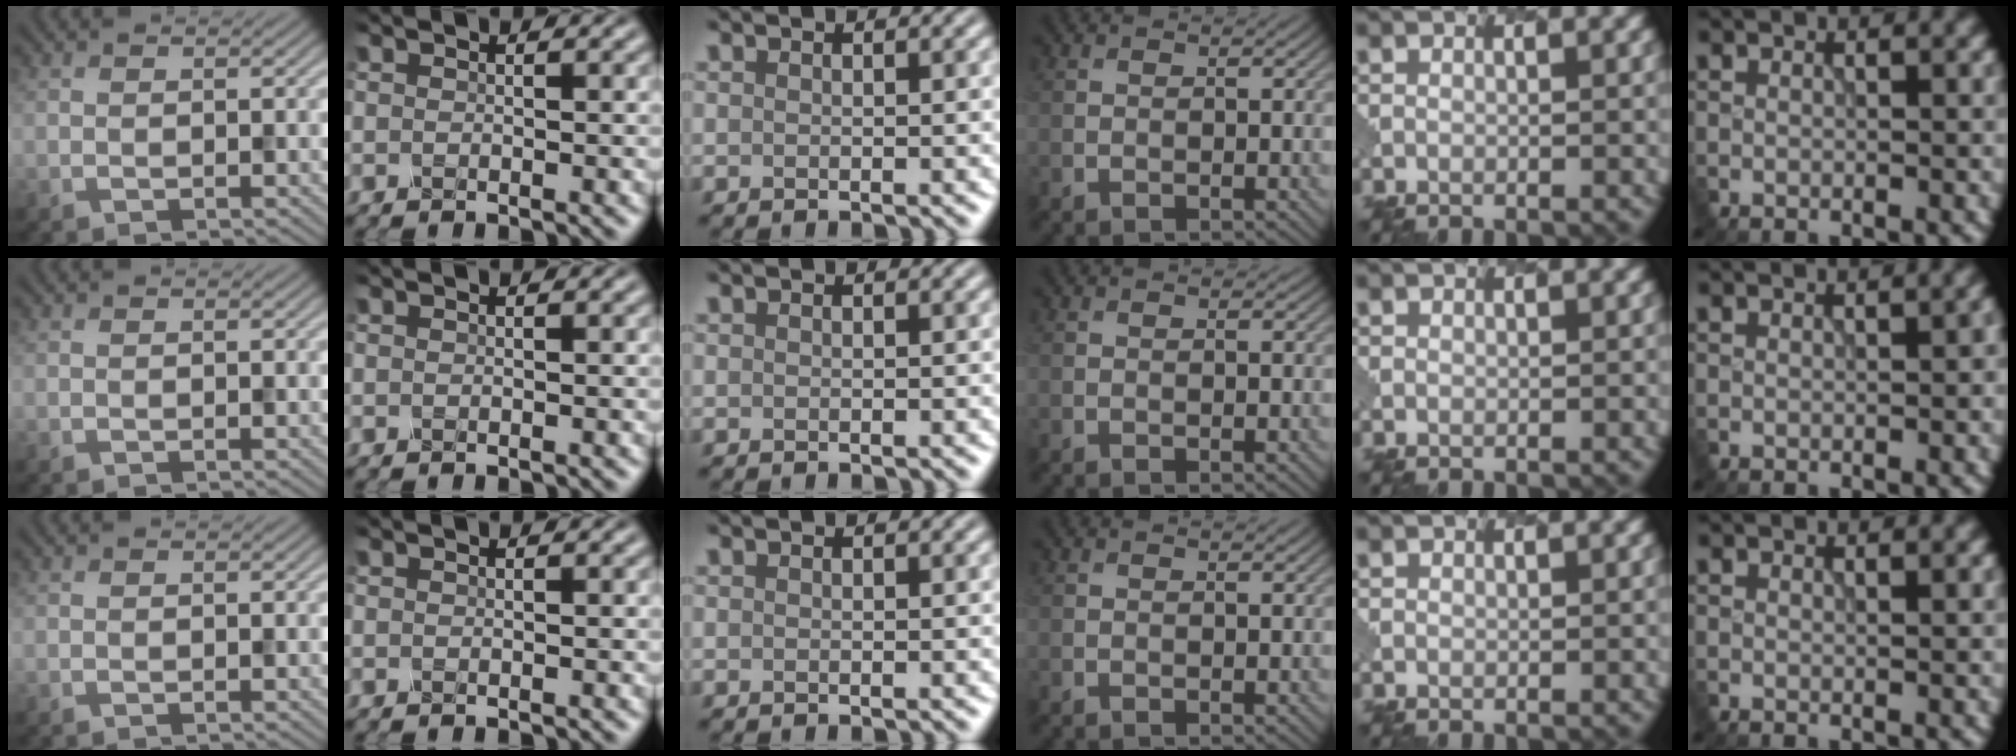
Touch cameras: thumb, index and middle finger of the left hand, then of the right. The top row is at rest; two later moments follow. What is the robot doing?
{"motion": "dispense", "object": "syringe"}